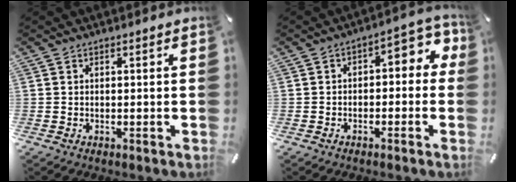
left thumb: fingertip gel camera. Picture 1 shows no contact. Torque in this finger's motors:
{"motor_torque": [0.75, 1.55, 0.40, -0.40, 0.05]}